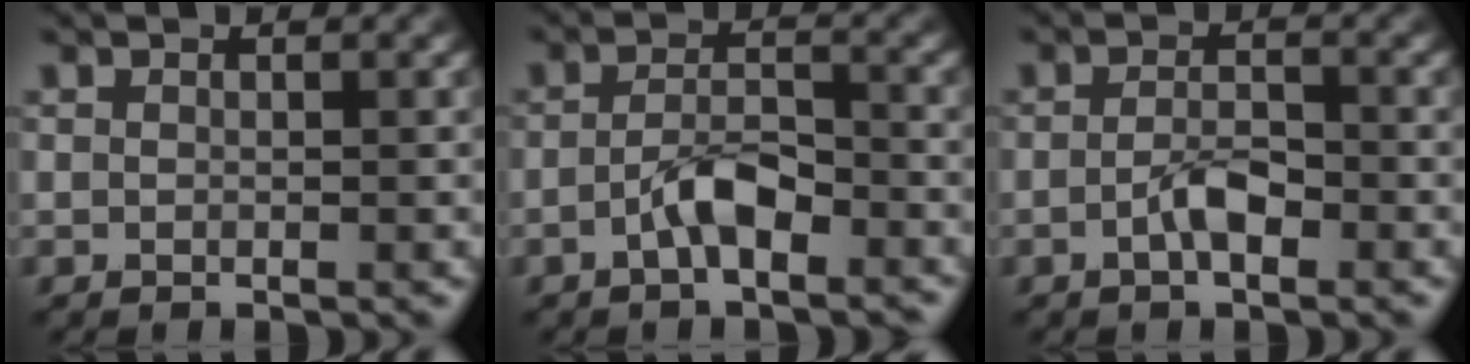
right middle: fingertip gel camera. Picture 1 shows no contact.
{"total": 3.1, "force": [-1.6, 1.2, 2.3], "torque": [-0.044, 0.008, -0.033]}
{"total": 2.2, "force": [-1.0, 0.8, 1.8], "torque": [-0.037, 0.002, -0.022]}